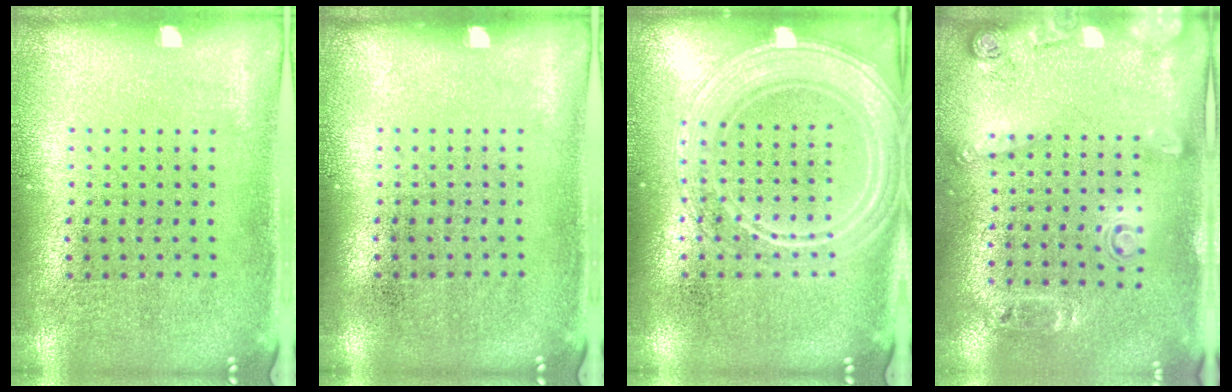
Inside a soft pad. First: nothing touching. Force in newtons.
{"total": 0.0}
{"total": 3.9, "press": 3.9, "slide": 0.8}
{"total": 1.8, "press": 1.2, "slide": 1.3}